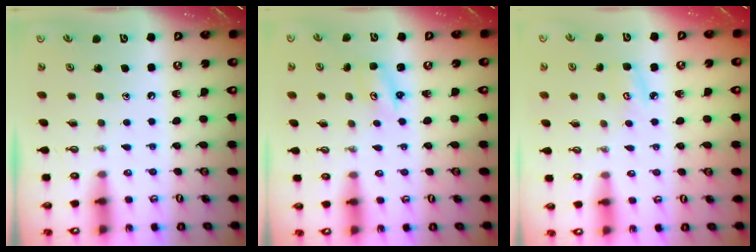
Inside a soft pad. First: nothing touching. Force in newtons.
{"total": 1.8, "press": 1.8, "slide": 0.2}
{"total": 5.5, "press": 5.5, "slide": 0.6}